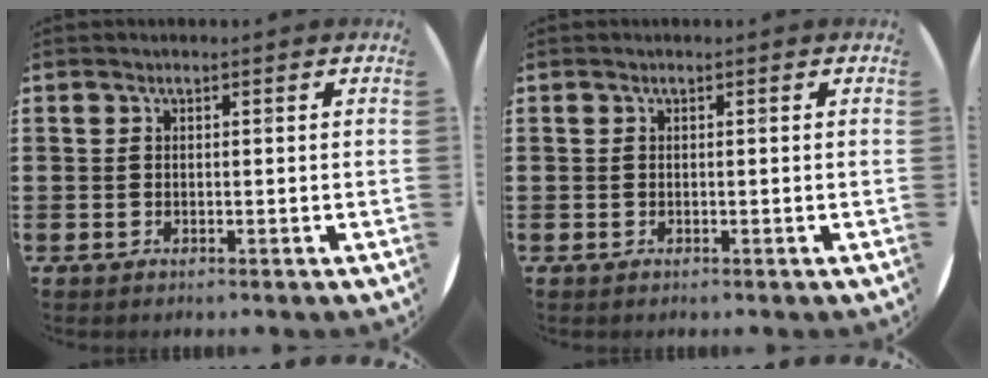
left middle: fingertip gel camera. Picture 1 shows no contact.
{"total": 0.0}